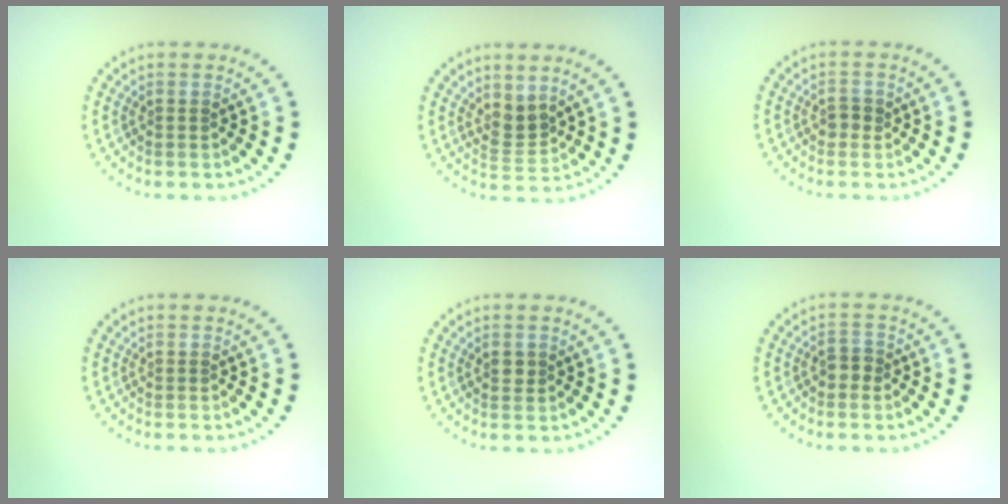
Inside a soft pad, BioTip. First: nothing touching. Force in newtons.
{"total": 2.3, "press": 1.8, "slide": 1.5}
{"total": 1.3, "press": 1.2, "slide": 0.3}
{"total": 0.0}
{"total": 1.1, "press": 1.0, "slide": 0.4}
{"total": 1.4, "press": 1.3, "slide": 0.5}